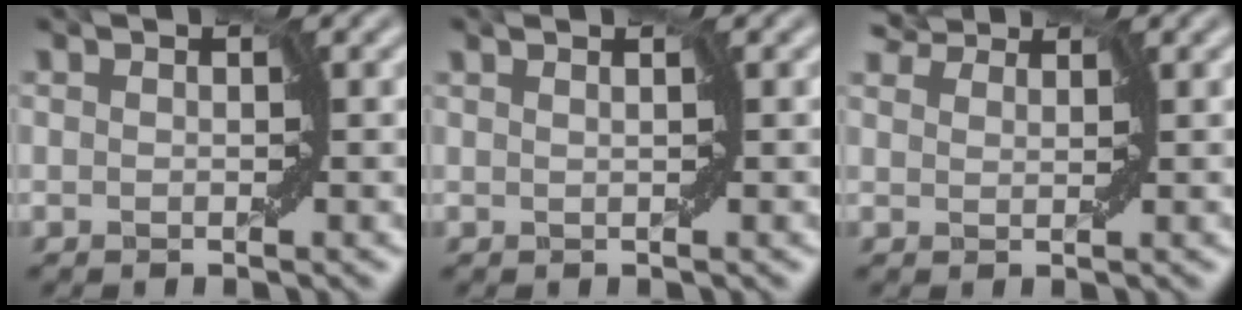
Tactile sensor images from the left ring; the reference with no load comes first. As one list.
[{"total": 0.6, "force": [0.4, -0.2, 0.5], "torque": [-0.012, 0.001, 0.009]}, {"total": 2.5, "force": [2.0, 1.2, 0.8], "torque": [-0.030, 0.007, 0.023]}]